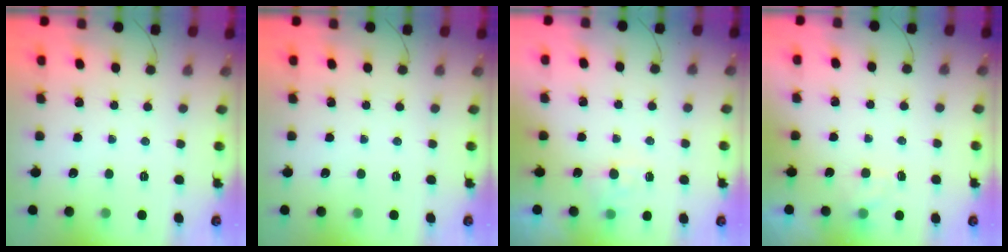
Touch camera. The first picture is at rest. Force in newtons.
{"total": 0.0}
{"total": 3.1, "press": 2.6, "slide": 1.7}
{"total": 2.0, "press": 1.5, "slide": 1.3}